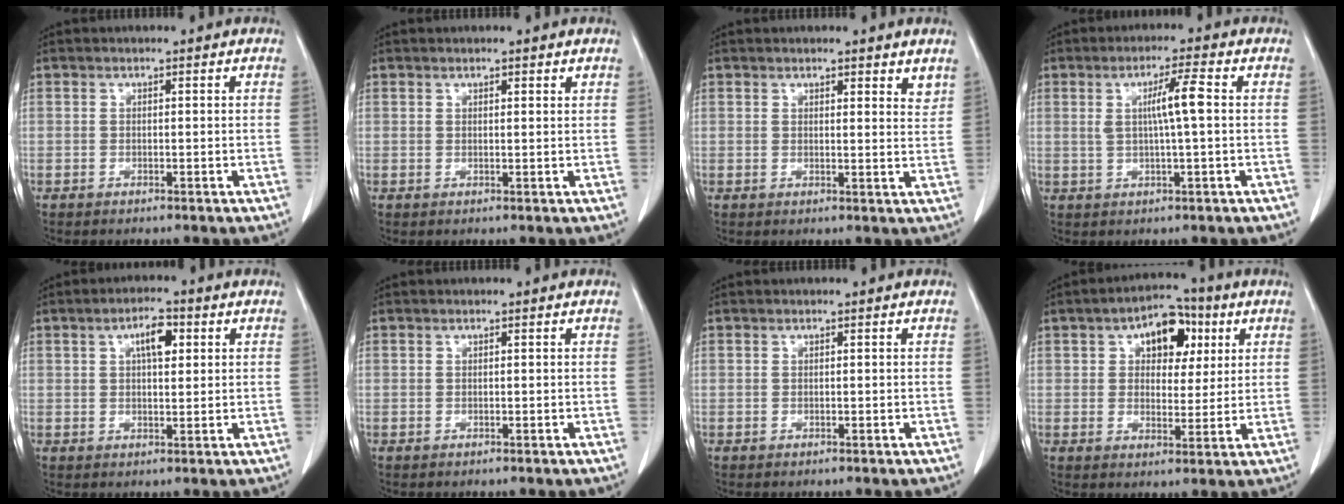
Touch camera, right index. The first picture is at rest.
{"total": 1.3, "force": [0.8, 0.5, 0.8], "torque": [-0.020, 0.001, 0.014]}
{"total": 4.1, "force": [3.1, 1.4, 2.4], "torque": [-0.032, -0.005, 0.043]}
{"total": 5.6, "force": [0.8, 0.5, 5.5], "torque": [-0.100, 0.006, 0.015]}
{"total": 5.4, "force": [1.9, 2.3, 4.6], "torque": [-0.083, 0.010, 0.034]}
{"total": 0.0}
{"total": 0.0}
{"total": 11.5, "force": [4.2, 6.8, 8.2], "torque": [-0.136, 0.033, 0.070]}